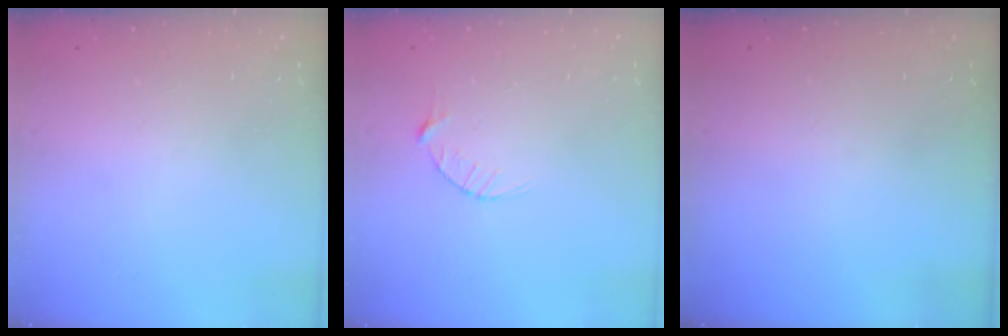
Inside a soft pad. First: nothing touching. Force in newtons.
{"total": 2.9, "press": 2.9, "slide": 0.4}
{"total": 0.0}